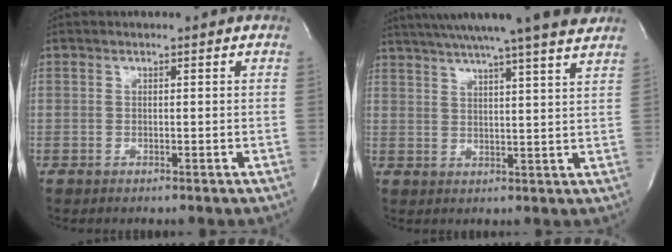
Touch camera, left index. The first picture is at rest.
{"total": 18.7, "force": [15.9, -0.8, 9.7], "torque": [-0.166, 0.003, 0.215]}